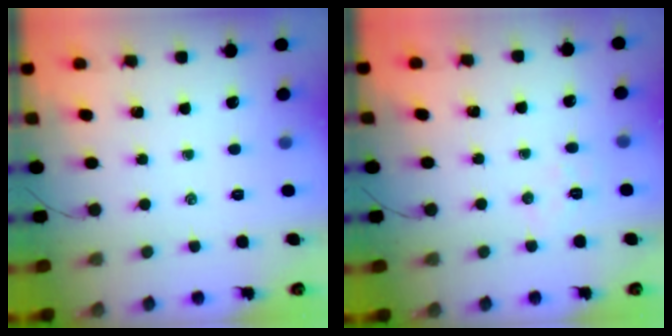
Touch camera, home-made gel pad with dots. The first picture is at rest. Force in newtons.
{"total": 5.1, "press": 5.0, "slide": 1.1}